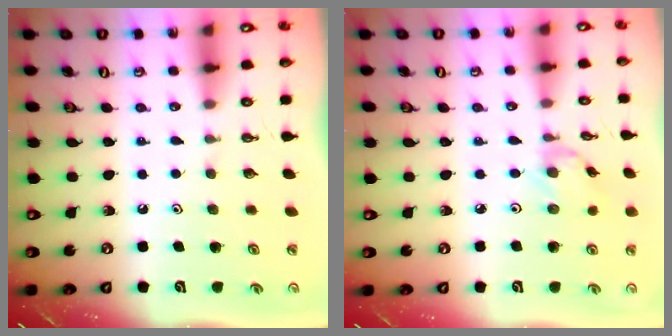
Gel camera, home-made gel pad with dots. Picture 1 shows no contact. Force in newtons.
{"total": 0.9, "press": 0.8, "slide": 0.3}